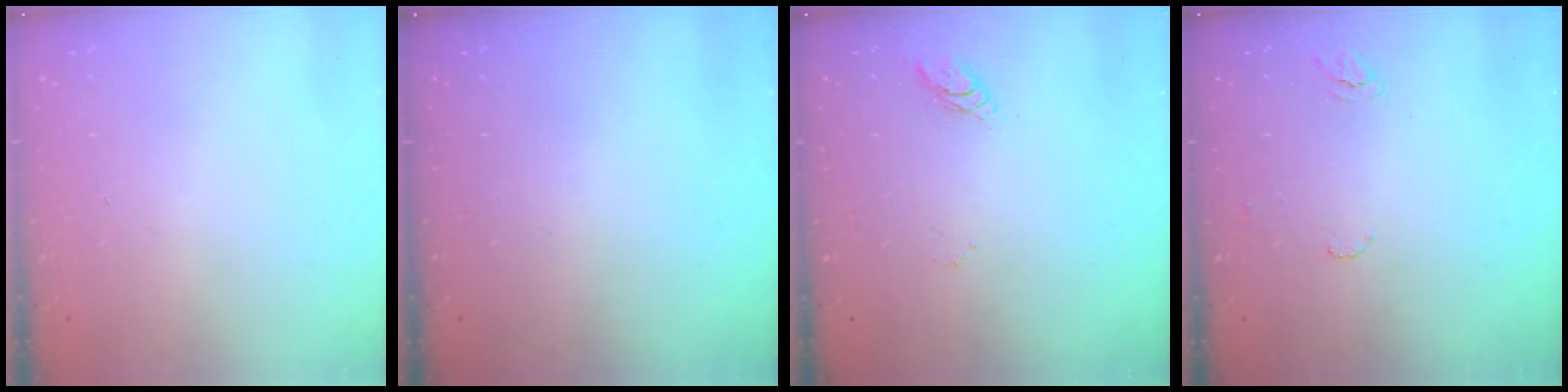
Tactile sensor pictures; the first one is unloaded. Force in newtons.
{"total": 0.0}
{"total": 4.6, "press": 4.6, "slide": 0.4}
{"total": 5.9, "press": 5.9, "slide": 0.6}